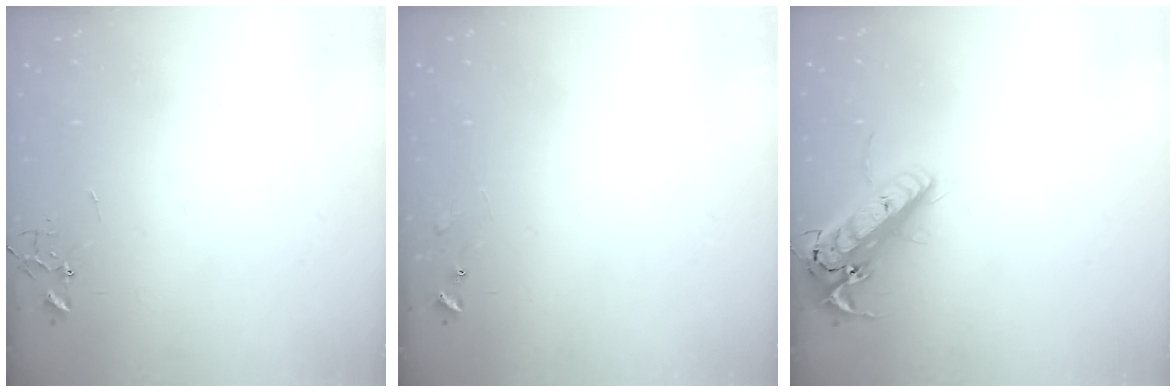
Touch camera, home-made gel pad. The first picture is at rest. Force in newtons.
{"total": 5.9, "press": 5.9, "slide": 0.9}
{"total": 16.5, "press": 16.3, "slide": 3.0}